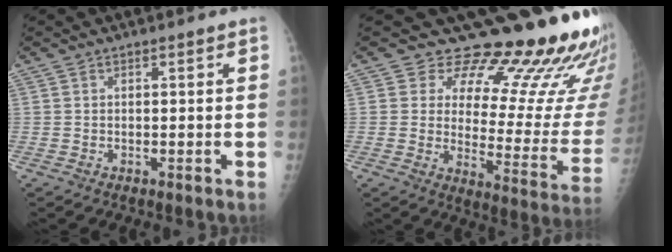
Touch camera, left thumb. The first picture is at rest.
{"total": 22.6, "force": [18.2, 8.5, 10.5], "torque": [-0.093, -0.140, 0.221]}